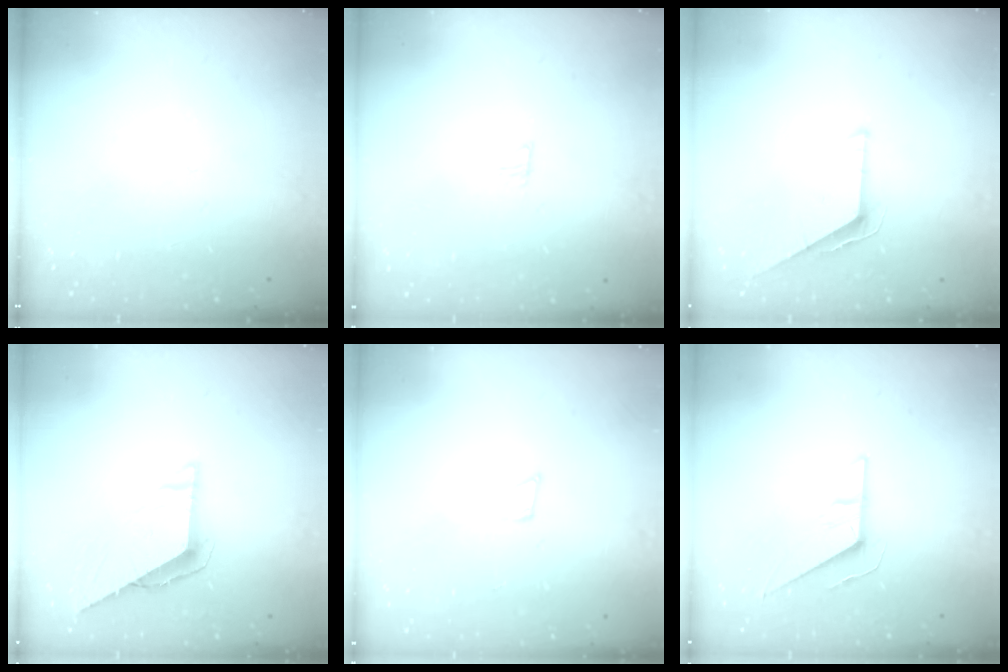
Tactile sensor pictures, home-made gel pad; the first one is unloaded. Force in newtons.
{"total": 3.7, "press": 3.7, "slide": 0.3}
{"total": 6.2, "press": 6.2, "slide": 0.5}
{"total": 7.2, "press": 7.2, "slide": 0.5}
{"total": 5.5, "press": 5.4, "slide": 0.8}
{"total": 9.2, "press": 9.1, "slide": 0.9}